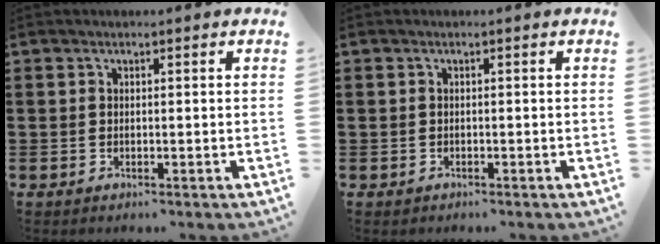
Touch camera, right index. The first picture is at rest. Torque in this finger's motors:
{"motor_torque": [0.12, 0.11, 0.02, 0.02]}